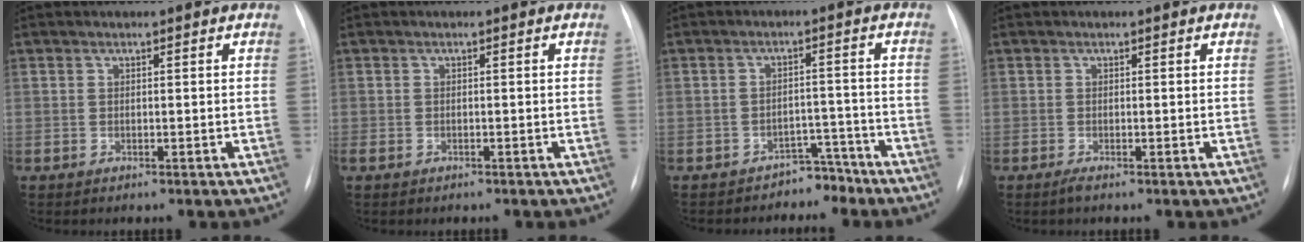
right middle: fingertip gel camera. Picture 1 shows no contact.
{"total": 1.3, "force": [-0.9, 0.6, 0.7], "torque": [-0.015, -0.001, -0.007]}
{"total": 3.8, "force": [-3.4, 1.8, -0.2], "torque": [0.010, 0.018, -0.046]}
{"total": 0.7, "force": [-0.5, 0.0, 0.5], "torque": [-0.011, -0.002, -0.011]}